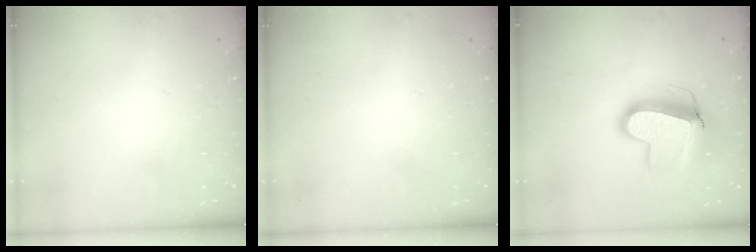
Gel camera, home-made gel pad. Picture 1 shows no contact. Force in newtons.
{"total": 0.0}
{"total": 12.8, "press": 12.7, "slide": 1.4}